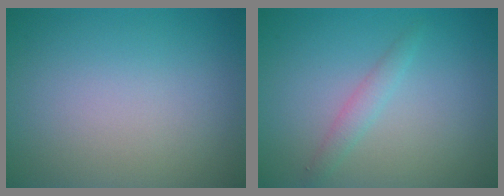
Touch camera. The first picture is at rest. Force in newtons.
{"total": 1.1, "press": 1.1, "slide": 0.1}